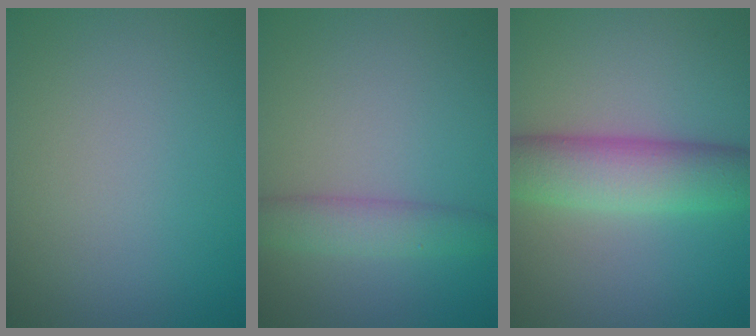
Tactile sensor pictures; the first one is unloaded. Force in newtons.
{"total": 2.9, "press": 2.9, "slide": 0.1}
{"total": 6.7, "press": 6.6, "slide": 0.3}